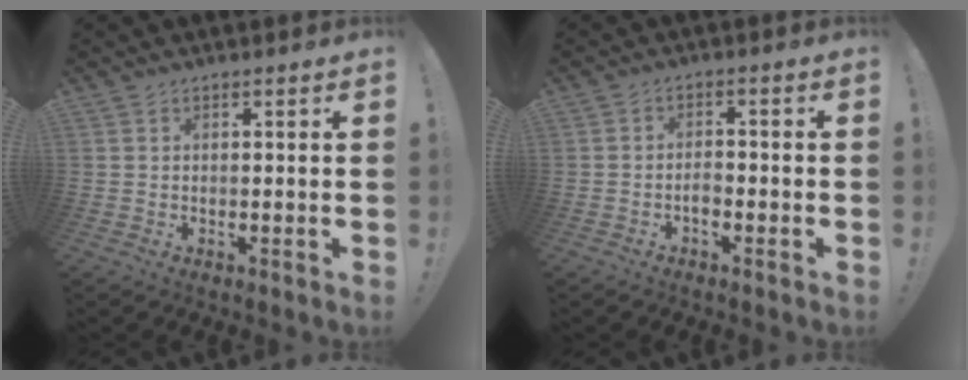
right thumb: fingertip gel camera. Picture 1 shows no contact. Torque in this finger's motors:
{"motor_torque": [0.63, 0.18, 0.46, -0.45, 0.08]}